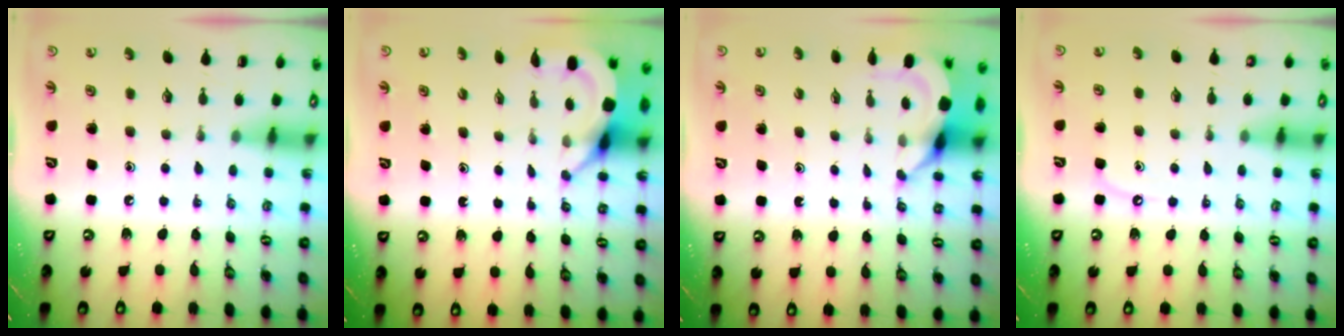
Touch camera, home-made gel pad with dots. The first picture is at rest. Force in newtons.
{"total": 3.8, "press": 3.8, "slide": 0.1}
{"total": 4.5, "press": 4.5, "slide": 0.2}
{"total": 3.6, "press": 3.5, "slide": 0.5}